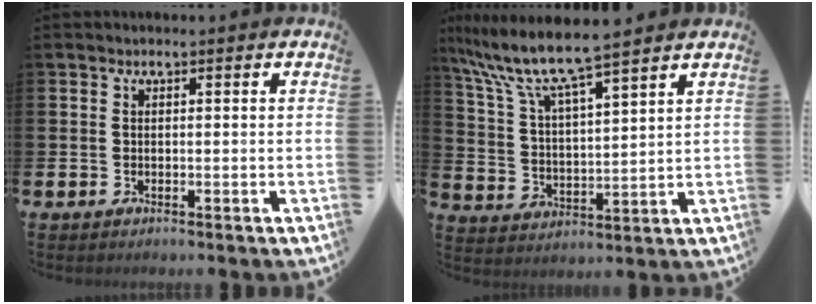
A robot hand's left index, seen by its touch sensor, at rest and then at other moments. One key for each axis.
{"total": 8.4, "fx": 7.6, "fy": 0.5, "fz": 3.6, "tx": -0.109, "ty": -0.043, "tz": 0.130}